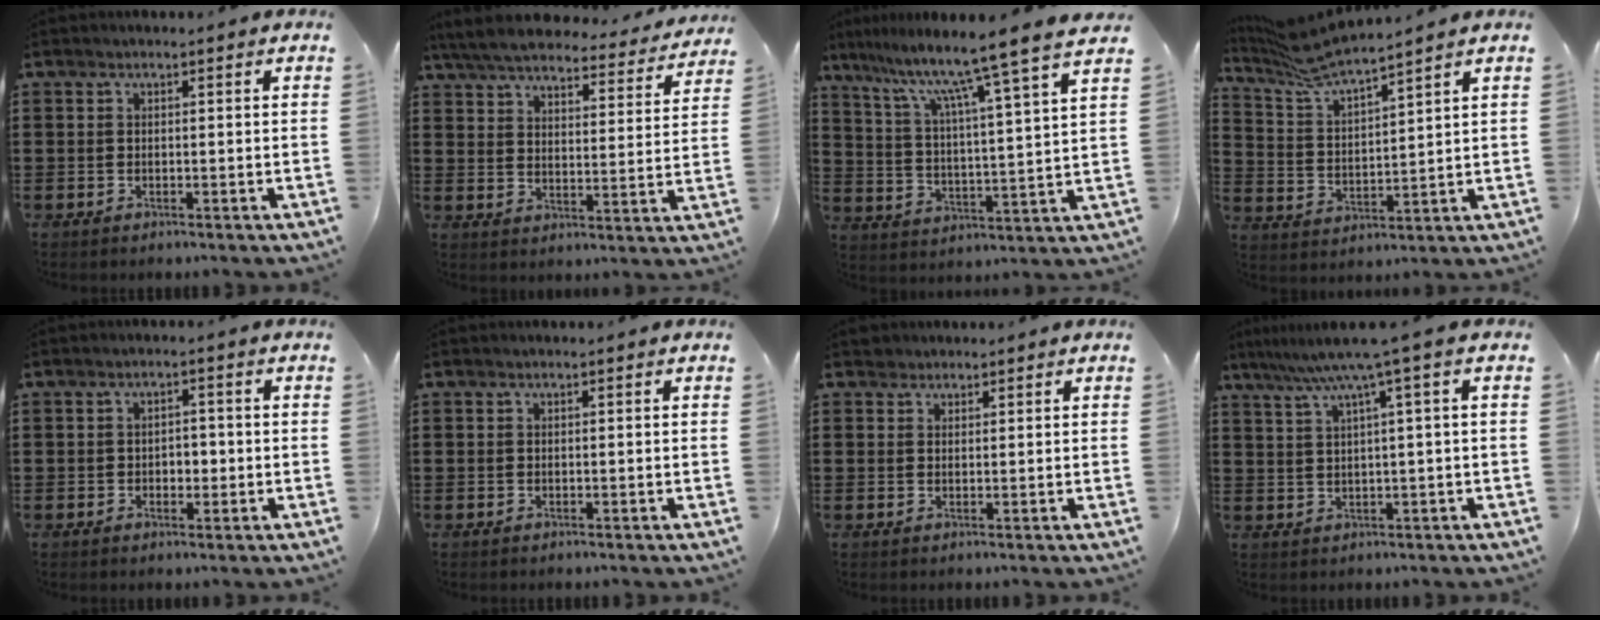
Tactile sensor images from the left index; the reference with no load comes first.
{"total": 6.2, "force": [5.9, 0.7, 1.7], "torque": [-0.061, -0.034, 0.103]}
{"total": 9.8, "force": [7.9, -1.5, 5.5], "torque": [-0.127, -0.059, 0.120]}
{"total": 6.8, "force": [6.4, 0.1, 2.4], "torque": [-0.075, -0.030, 0.112]}
{"total": 2.0, "force": [-0.5, 1.5, 1.3], "torque": [-0.028, 0.006, -0.014]}
{"total": 0.0}
{"total": 1.4, "force": [1.2, 0.7, 0.0], "torque": [-0.004, 0.003, 0.024]}
{"total": 5.9, "force": [2.5, -0.7, 5.4], "torque": [-0.108, -0.012, 0.036]}